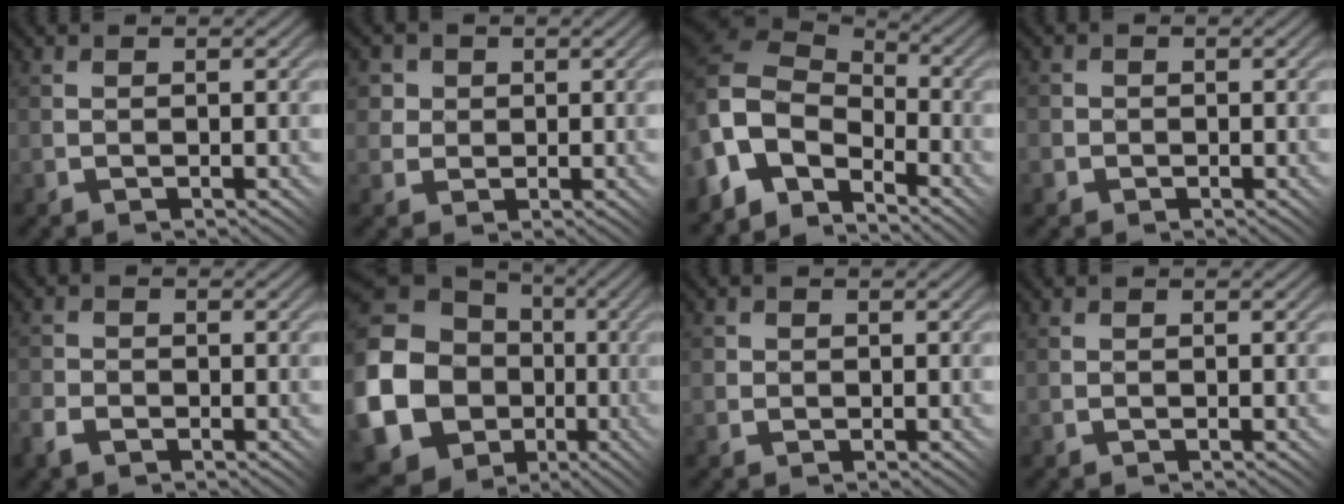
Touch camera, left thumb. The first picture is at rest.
{"total": 4.7, "force": [2.0, 4.1, 1.0], "torque": [-0.036, 0.012, 0.029]}
{"total": 10.2, "force": [-4.6, 7.3, 5.5], "torque": [-0.139, 0.007, -0.103]}
{"total": 3.3, "force": [-0.4, 3.3, 0.1], "torque": [-0.005, 0.016, -0.030]}
{"total": 3.2, "force": [-2.0, 2.2, 1.3], "torque": [-0.039, -0.005, -0.047]}
{"total": 23.7, "force": [-3.7, 21.5, 9.3], "torque": [-0.260, -0.033, -0.091]}
{"total": 1.6, "force": [0.3, 1.6, 0.0], "torque": [-0.001, 0.003, -0.004]}
{"total": 0.0}